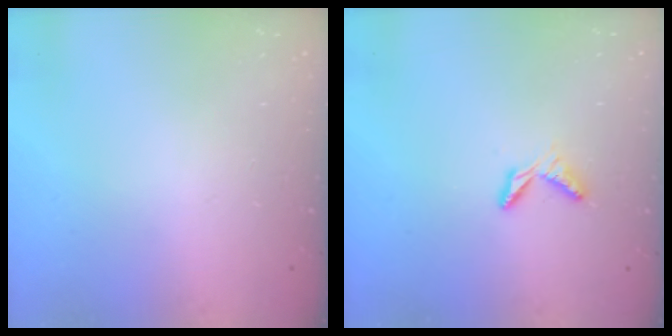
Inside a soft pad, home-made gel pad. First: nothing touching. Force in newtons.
{"total": 4.9, "press": 4.9, "slide": 0.6}